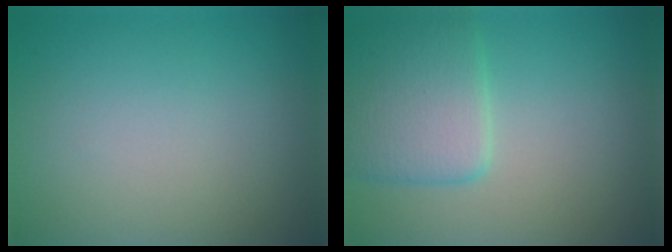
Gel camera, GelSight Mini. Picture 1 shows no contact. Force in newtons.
{"total": 4.4, "press": 4.4, "slide": 0.1}